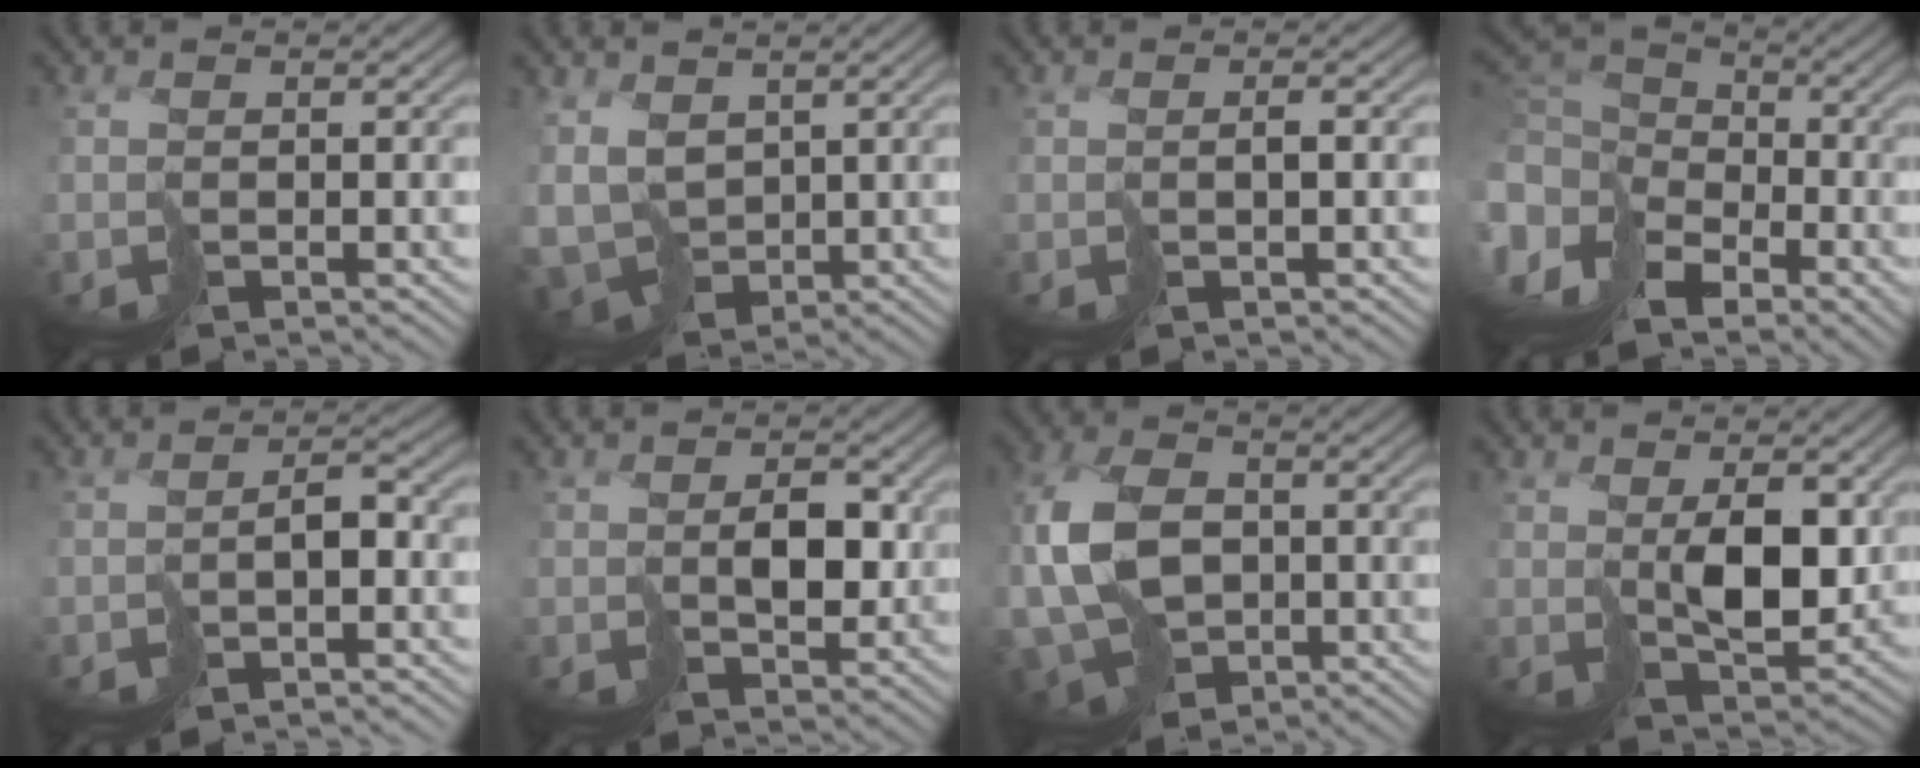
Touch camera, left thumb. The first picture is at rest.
{"total": 7.3, "force": [0.9, 5.5, 4.6], "torque": [-0.137, -0.022, 0.022]}
{"total": 0.9, "force": [0.2, 0.0, 0.9], "torque": [-0.019, 0.004, 0.007]}
{"total": 14.0, "force": [-5.1, 9.7, 8.6], "torque": [-0.246, -0.030, -0.054]}
{"total": 2.9, "force": [-2.0, 1.0, 1.8], "torque": [-0.020, 0.001, -0.035]}
{"total": 4.1, "force": [1.5, 2.6, 2.8], "torque": [-0.043, -0.001, 0.040]}
{"total": 12.3, "force": [-1.7, 8.5, 8.8], "torque": [-0.216, -0.005, -0.033]}
{"total": 6.5, "force": [2.6, 3.3, 5.0], "torque": [-0.104, -0.017, 0.065]}